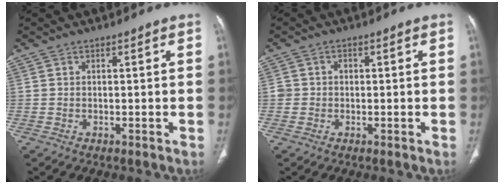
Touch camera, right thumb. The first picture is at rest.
{"total": 2.1, "force": [-0.1, 2.0, 0.5], "torque": [0.006, 0.009, -0.002]}